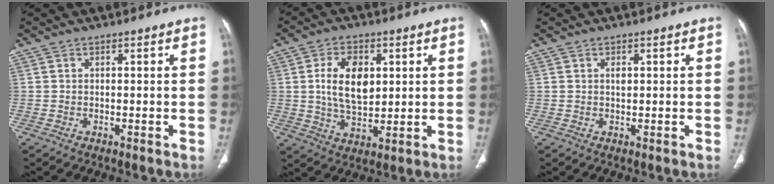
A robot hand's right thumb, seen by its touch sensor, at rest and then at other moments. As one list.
[{"total": 10.4, "force": [2.2, 6.2, 8.1], "torque": [-0.130, -0.011, 0.044]}, {"total": 1.1, "force": [0.3, 0.6, 0.8], "torque": [-0.010, 0.000, 0.006]}]